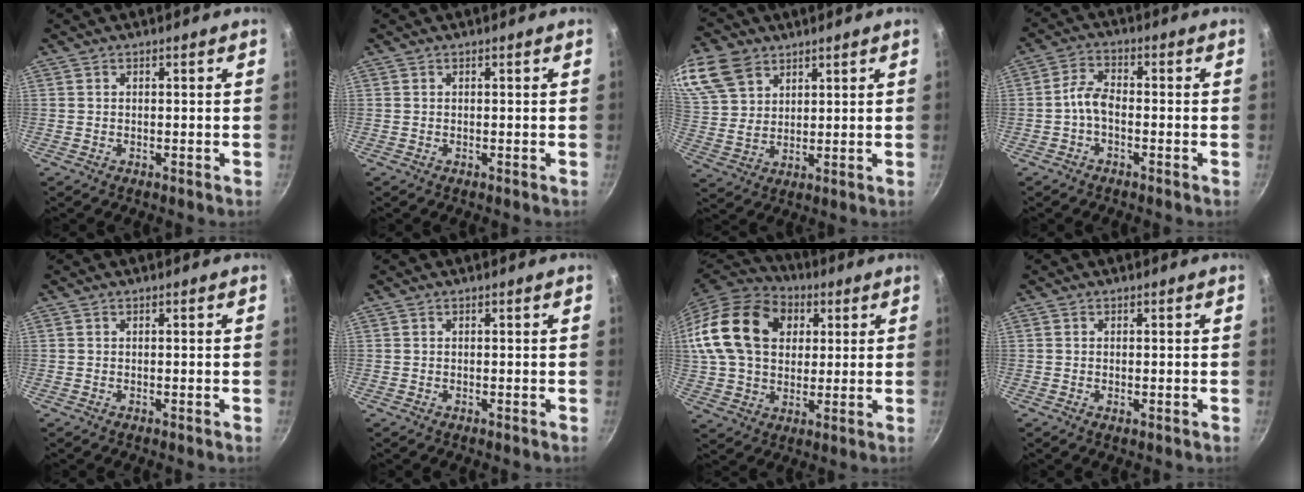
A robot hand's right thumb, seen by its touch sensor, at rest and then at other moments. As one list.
[{"total": 0.0}, {"total": 13.5, "force": [7.7, 9.1, 6.3], "torque": [-0.127, -0.009, 0.157]}, {"total": 4.2, "force": [-1.6, 2.1, 3.2], "torque": [-0.065, 0.023, -0.039]}, {"total": 0.0}, {"total": 0.0}, {"total": 23.6, "force": [6.5, 17.1, 14.9], "torque": [-0.274, 0.017, 0.109]}, {"total": 0.7, "force": [-0.1, 0.4, 0.6], "torque": [-0.010, -0.001, -0.001]}]